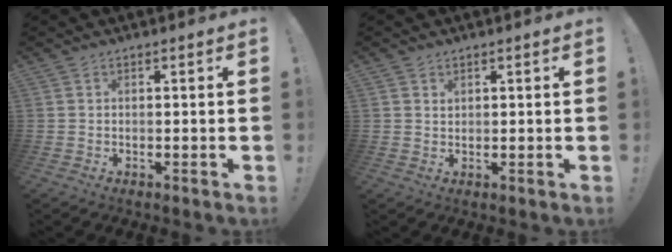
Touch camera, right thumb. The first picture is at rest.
{"total": 1.1, "force": [0.8, 0.8, 0.2], "torque": [0.002, -0.003, 0.015]}